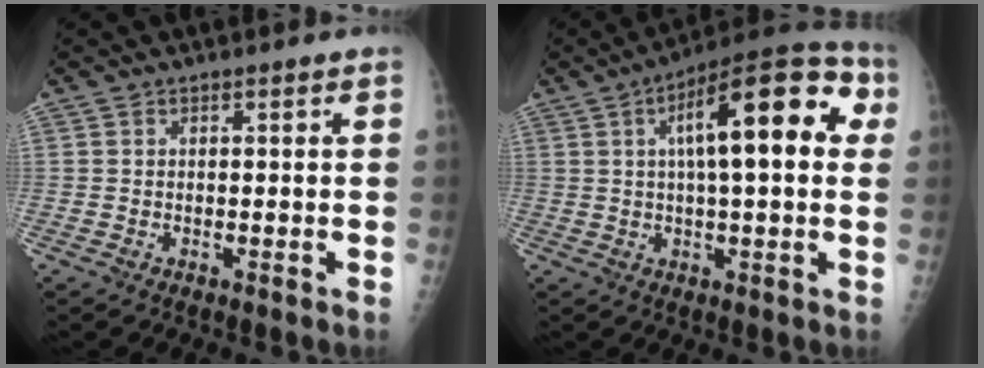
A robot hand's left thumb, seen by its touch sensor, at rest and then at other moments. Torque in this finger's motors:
{"motor_torque": [1.04, 1.54, 1.40, -0.71, 0.45]}